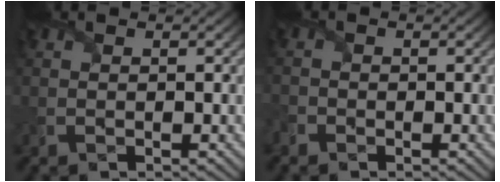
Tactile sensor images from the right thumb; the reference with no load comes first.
{"total": 1.5, "force": [-1.1, 0.9, 0.2], "torque": [-0.008, -0.004, -0.029]}